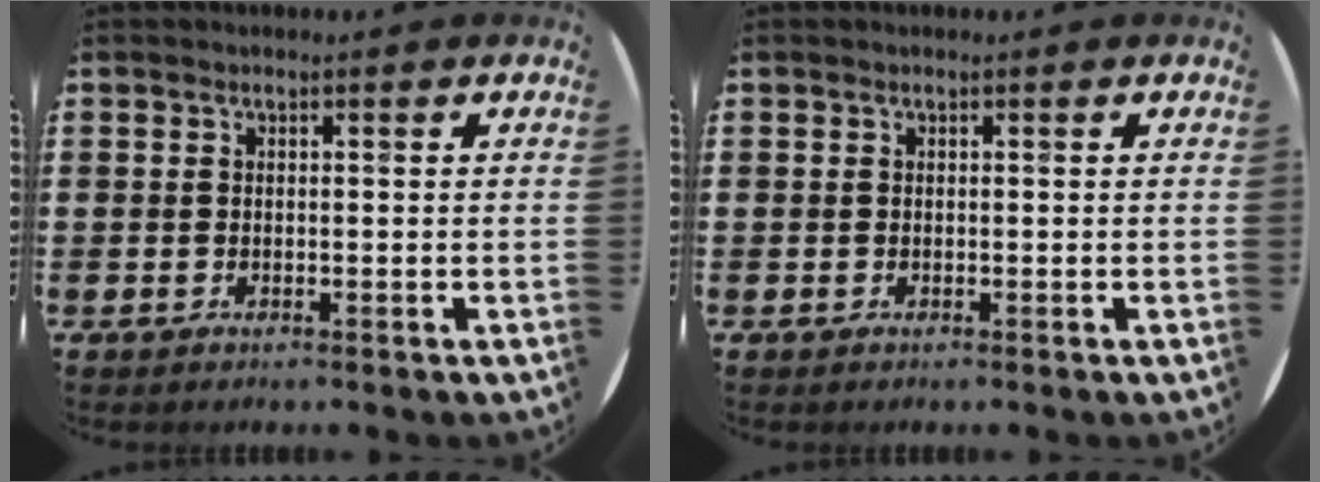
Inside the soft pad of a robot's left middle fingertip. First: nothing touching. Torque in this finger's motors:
{"motor_torque": [-0.07, 0.06, 0.00, -0.01]}